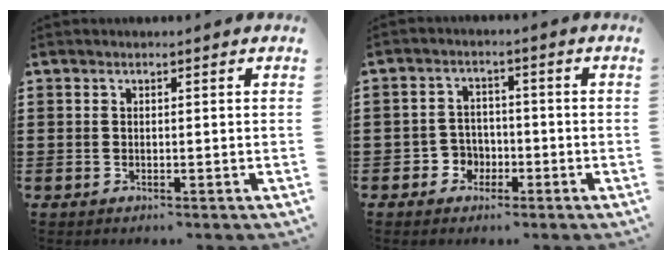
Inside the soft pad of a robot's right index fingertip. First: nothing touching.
{"total": 3.3, "force": [-1.7, 2.7, 0.9], "torque": [-0.028, 0.002, -0.036]}